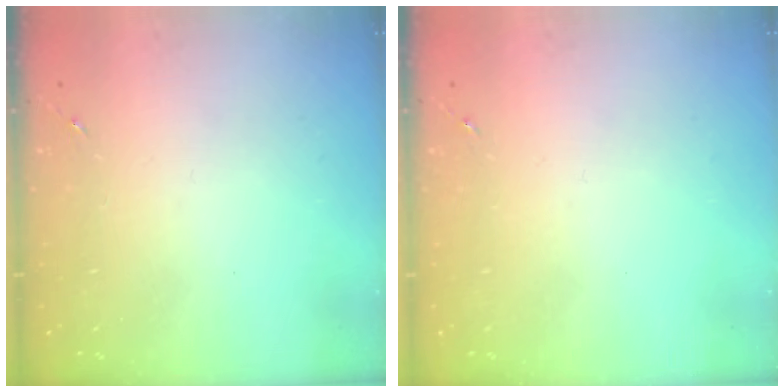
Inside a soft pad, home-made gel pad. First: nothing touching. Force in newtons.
{"total": 0.0}